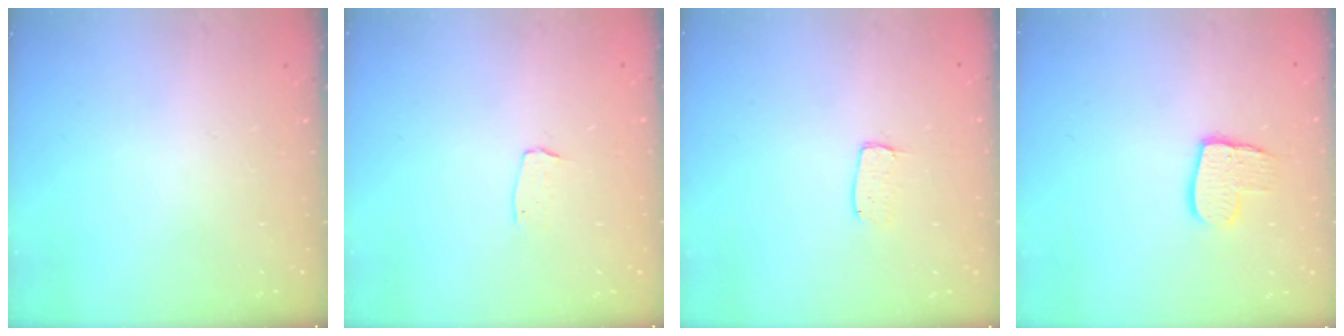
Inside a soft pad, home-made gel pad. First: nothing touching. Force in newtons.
{"total": 4.0, "press": 3.9, "slide": 0.2}
{"total": 3.8, "press": 3.8, "slide": 0.3}
{"total": 9.8, "press": 9.8, "slide": 0.9}